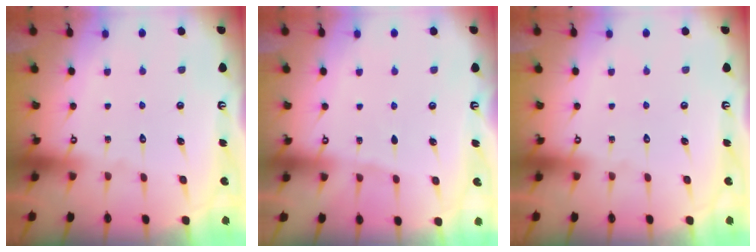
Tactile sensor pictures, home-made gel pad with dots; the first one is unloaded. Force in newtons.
{"total": 2.2, "press": 2.2, "slide": 0.4}
{"total": 0.0}